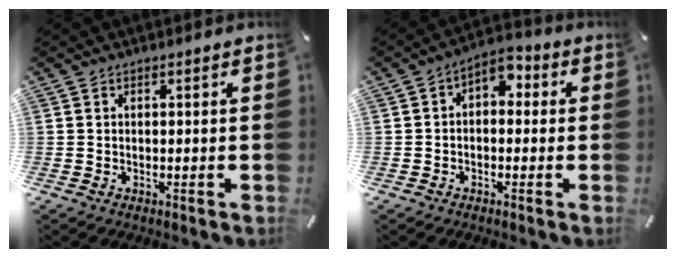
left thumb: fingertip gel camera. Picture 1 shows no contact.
{"total": 3.6, "force": [-0.3, 2.8, 2.3], "torque": [-0.044, 0.008, -0.010]}